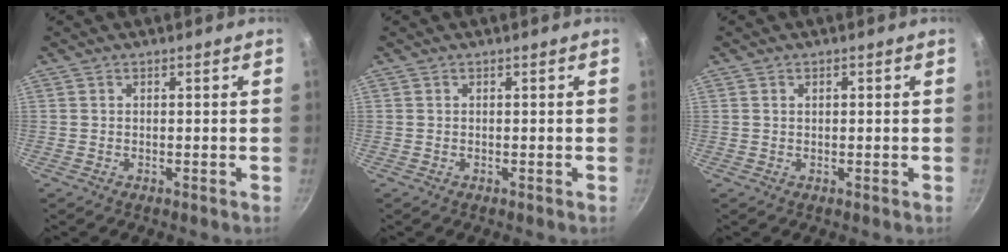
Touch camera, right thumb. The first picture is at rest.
{"total": 0.0}
{"total": 0.6, "force": [0.2, 0.5, 0.4], "torque": [-0.003, 0.003, 0.003]}